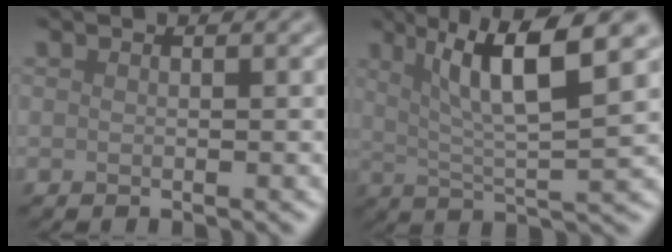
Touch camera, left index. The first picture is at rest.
{"total": 8.0, "force": [3.3, 1.7, 7.1], "torque": [-0.116, 0.004, 0.061]}